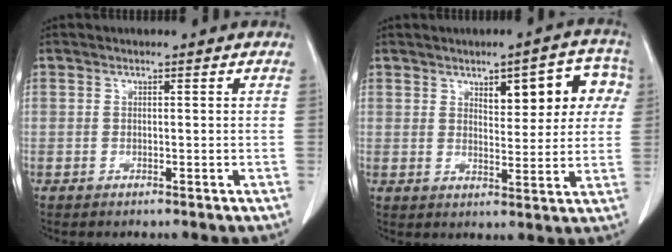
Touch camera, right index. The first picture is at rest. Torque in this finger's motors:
{"motor_torque": [0.57, 0.49, 0.19, 0.05]}